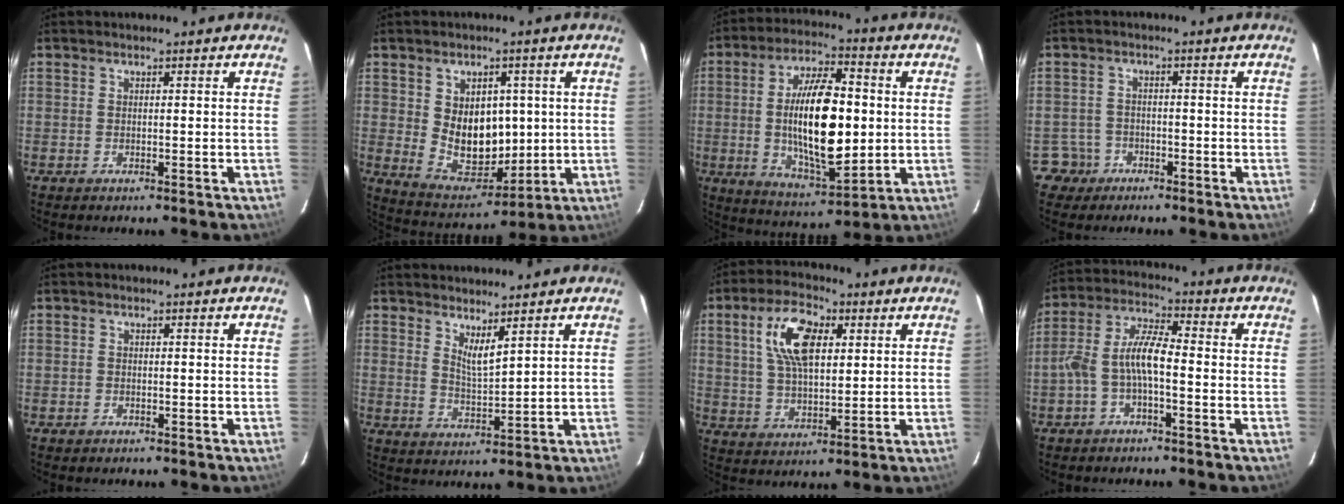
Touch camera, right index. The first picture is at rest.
{"total": 11.6, "force": [1.3, 8.6, 7.7], "torque": [-0.133, -0.012, 0.048]}
{"total": 18.7, "force": [0.0, 7.3, 17.3], "torque": [-0.311, -0.003, 0.008]}
{"total": 4.1, "force": [-2.3, 3.4, -0.5], "torque": [0.004, 0.023, -0.041]}
{"total": 0.8, "force": [-0.6, 0.6, 0.0], "torque": [-0.002, 0.002, -0.011]}
{"total": 4.3, "force": [3.3, 0.5, 2.6], "torque": [-0.047, -0.013, 0.056]}
{"total": 11.5, "force": [3.8, 5.6, 9.3], "torque": [-0.179, 0.019, 0.071]}
{"total": 7.2, "force": [-2.3, 2.1, 6.5], "torque": [-0.144, 0.019, -0.043]}